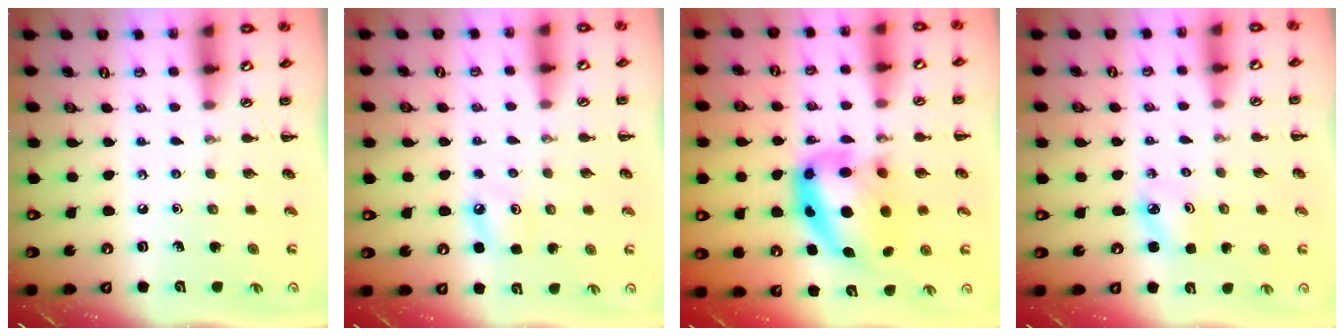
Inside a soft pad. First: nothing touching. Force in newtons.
{"total": 5.8, "press": 5.5, "slide": 1.8}
{"total": 14.3, "press": 13.9, "slide": 3.6}
{"total": 2.5, "press": 2.5, "slide": 0.4}